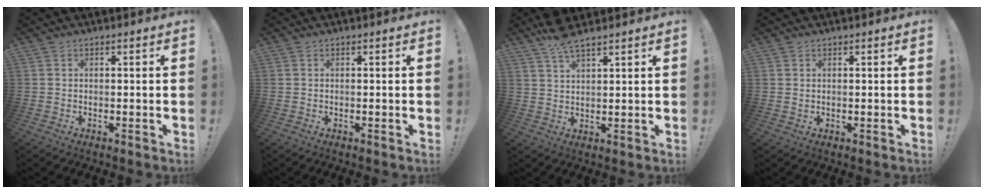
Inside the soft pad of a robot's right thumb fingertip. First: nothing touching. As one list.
[{"total": 0.0}, {"total": 6.7, "force": [5.4, 1.6, 3.6], "torque": [-0.065, -0.028, 0.098]}, {"total": 0.6, "force": [0.6, 0.1, 0.2], "torque": [0.003, -0.004, 0.010]}]